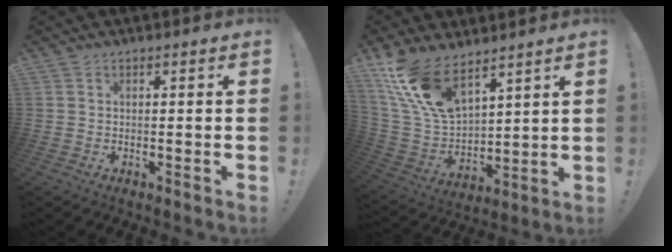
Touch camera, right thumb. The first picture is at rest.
{"total": 16.8, "force": [11.7, 7.6, 9.3], "torque": [-0.198, -0.073, 0.224]}